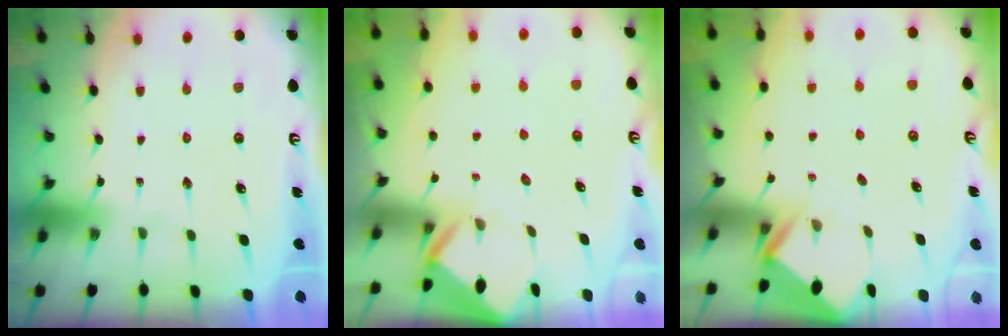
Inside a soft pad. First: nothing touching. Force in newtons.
{"total": 2.9, "press": 2.9, "slide": 0.2}
{"total": 2.8, "press": 2.8, "slide": 0.2}